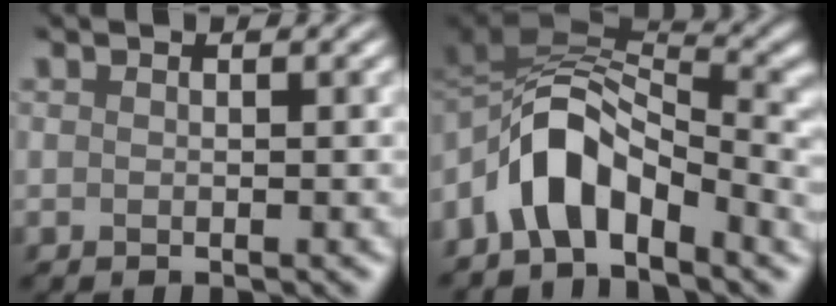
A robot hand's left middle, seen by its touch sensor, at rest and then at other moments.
{"total": 5.8, "force": [-3.6, 2.7, 3.6], "torque": [-0.086, 0.013, -0.053]}